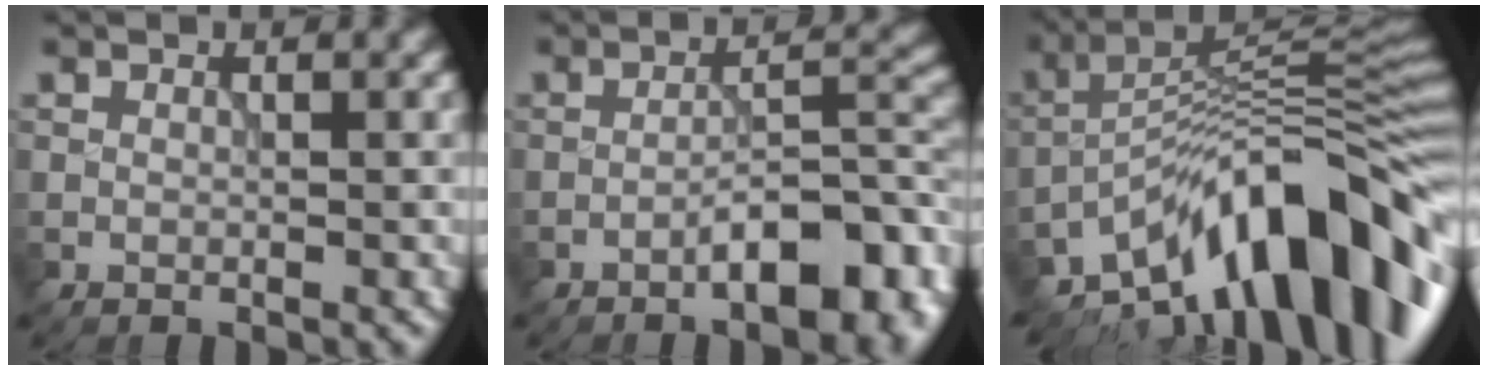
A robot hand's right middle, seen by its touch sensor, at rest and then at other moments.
{"total": 7.6, "force": [-3.6, 2.5, 6.3], "torque": [-0.084, 0.012, -0.055]}
{"total": 14.9, "force": [-8.6, 5.0, 11.1], "torque": [-0.161, 0.025, -0.155]}